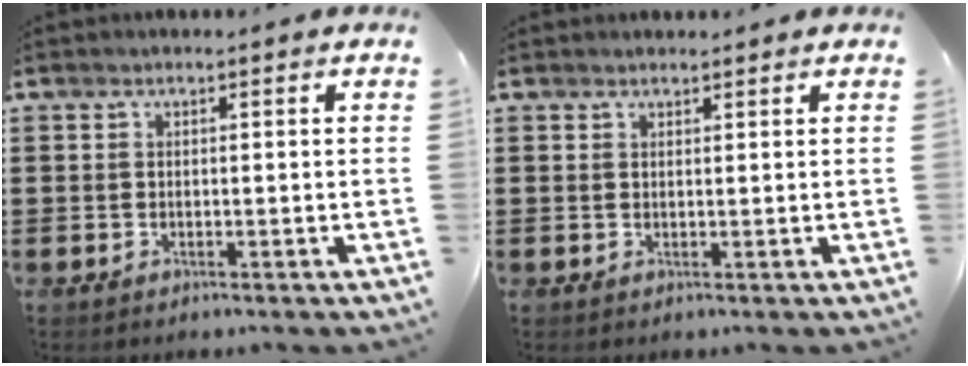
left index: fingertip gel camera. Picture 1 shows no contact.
{"total": 0.8, "force": [0.8, 0.1, 0.0], "torque": [-0.001, -0.001, 0.016]}